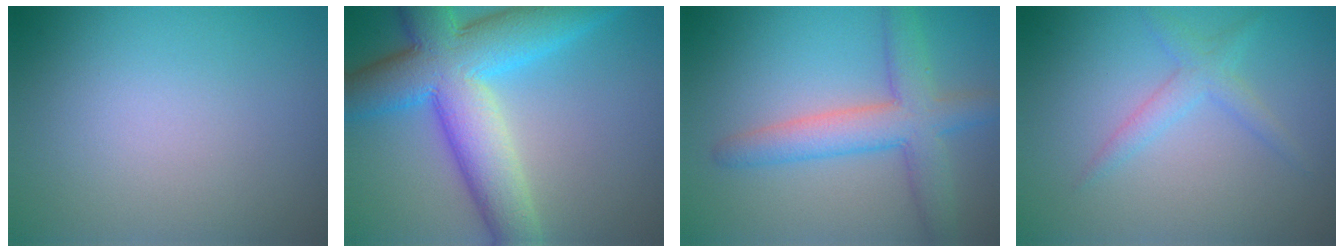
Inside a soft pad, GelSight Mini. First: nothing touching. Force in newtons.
{"total": 10.5, "press": 10.5, "slide": 0.3}
{"total": 5.3, "press": 5.3, "slide": 0.2}
{"total": 1.9, "press": 1.9, "slide": 0.0}